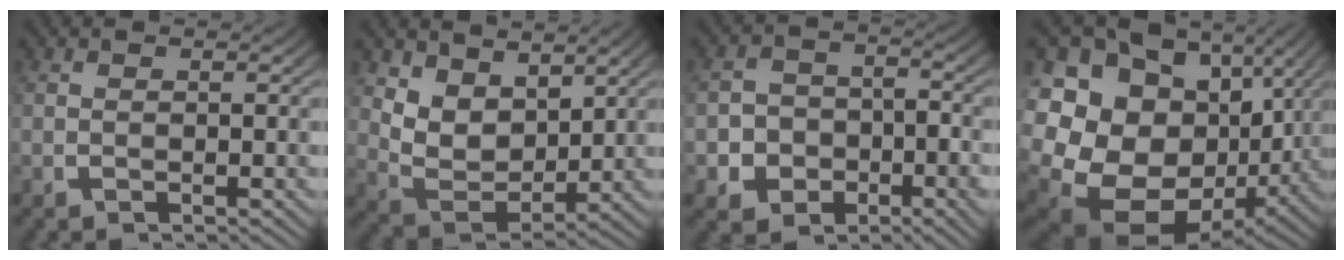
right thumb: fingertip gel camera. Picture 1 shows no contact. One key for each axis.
{"total": 5.9, "fx": 1.4, "fy": 4.0, "fz": 4.2, "tx": -0.095, "ty": -0.029, "tz": 0.036}
{"total": 7.3, "fx": -2.5, "fy": 6.3, "fz": 2.8, "tx": -0.052, "ty": -0.027, "tz": -0.036}
{"total": 25.0, "fx": -2.0, "fy": 19.3, "fz": 15.7, "tx": -0.325, "ty": -0.085, "tz": -0.004}